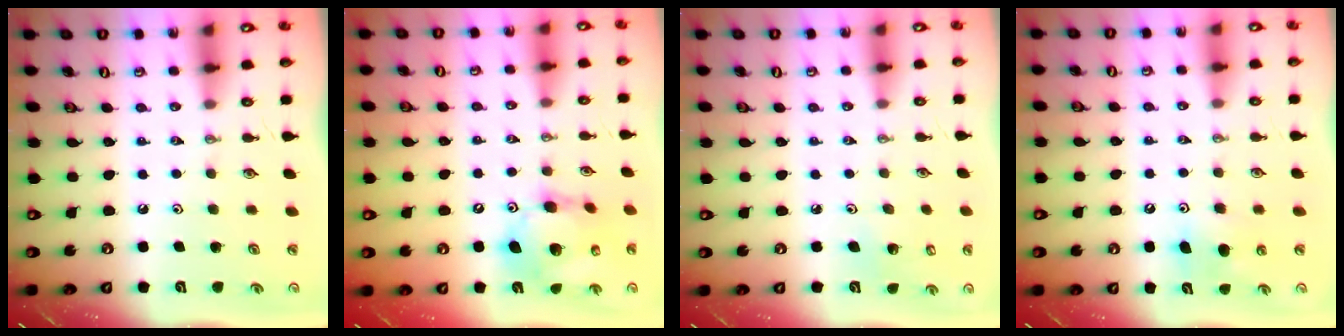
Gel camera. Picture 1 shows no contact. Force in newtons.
{"total": 14.5, "press": 14.4, "slide": 2.0}
{"total": 3.3, "press": 3.3, "slide": 0.5}
{"total": 7.5, "press": 7.4, "slide": 1.3}